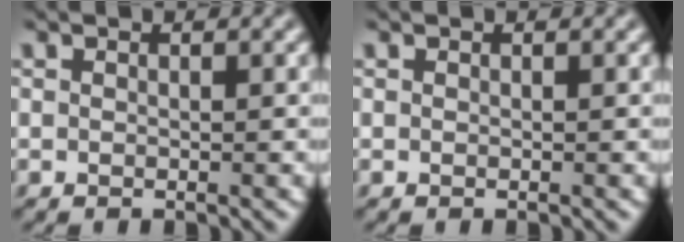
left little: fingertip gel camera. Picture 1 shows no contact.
{"total": 0.0}